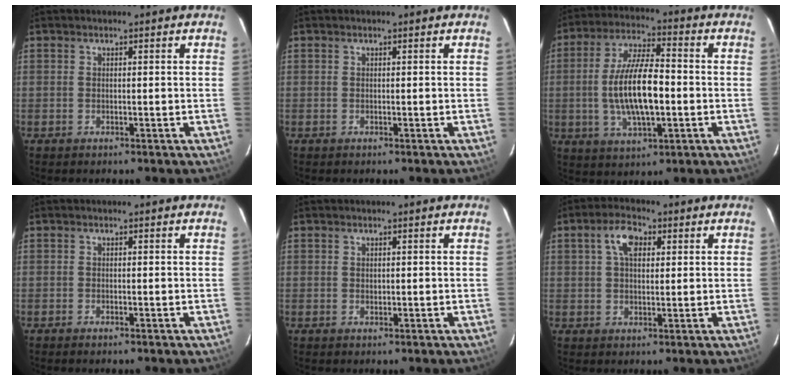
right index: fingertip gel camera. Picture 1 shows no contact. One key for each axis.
{"total": 0.0}
{"total": 13.5, "fx": -1.8, "fy": 4.7, "fz": 12.6, "tx": -0.246, "ty": -0.001, "tz": -0.026}
{"total": 0.5, "fx": -0.5, "fy": -0.1, "fz": 0.0, "tx": -0.001, "ty": -0.002, "tz": -0.010}
{"total": 0.5, "fx": 0.2, "fy": 0.5, "fz": 0.1, "tx": 0.000, "ty": 0.000, "tz": 0.007}
{"total": 5.3, "fx": 2.0, "fy": 3.0, "fz": 3.9, "tx": -0.070, "ty": 0.016, "tz": 0.036}